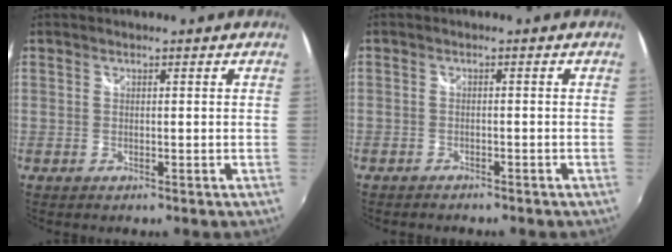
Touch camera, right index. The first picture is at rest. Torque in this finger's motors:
{"motor_torque": [-0.09, -0.04, -0.90, -0.21]}